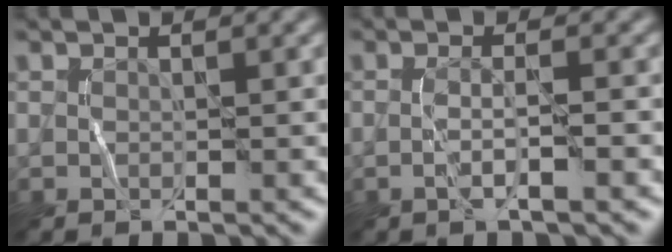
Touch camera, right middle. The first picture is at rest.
{"total": 1.7, "force": [-0.6, 0.1, 1.6], "torque": [-0.032, 0.009, -0.017]}